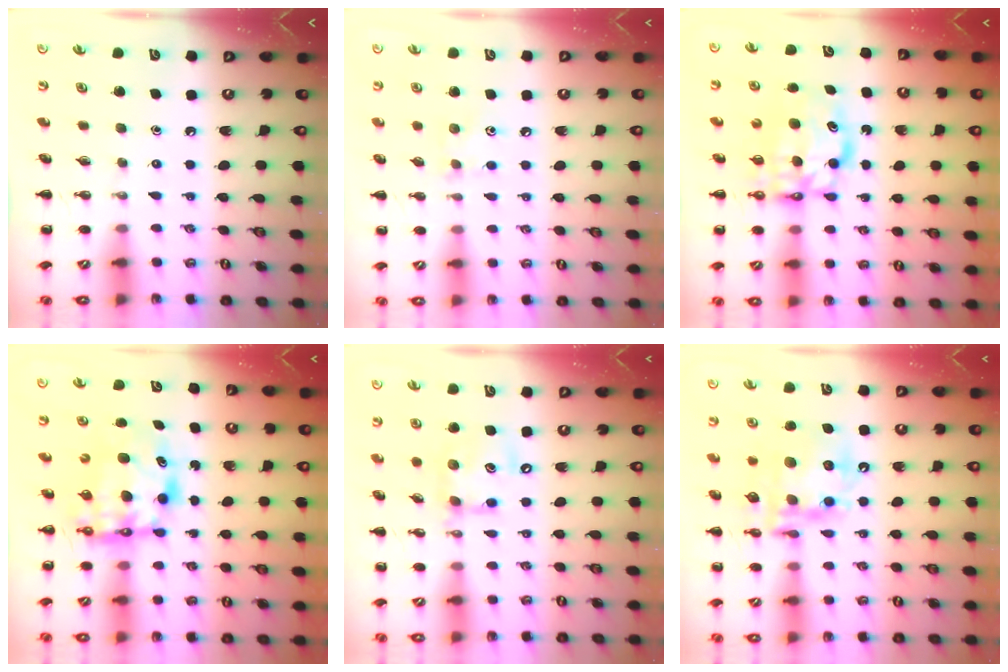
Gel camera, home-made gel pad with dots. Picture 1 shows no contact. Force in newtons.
{"total": 6.4, "press": 6.2, "slide": 1.6}
{"total": 7.9, "press": 7.7, "slide": 1.4}
{"total": 7.1, "press": 7.0, "slide": 1.4}
{"total": 12.2, "press": 12.0, "slide": 1.9}
{"total": 16.6, "press": 16.2, "slide": 3.6}